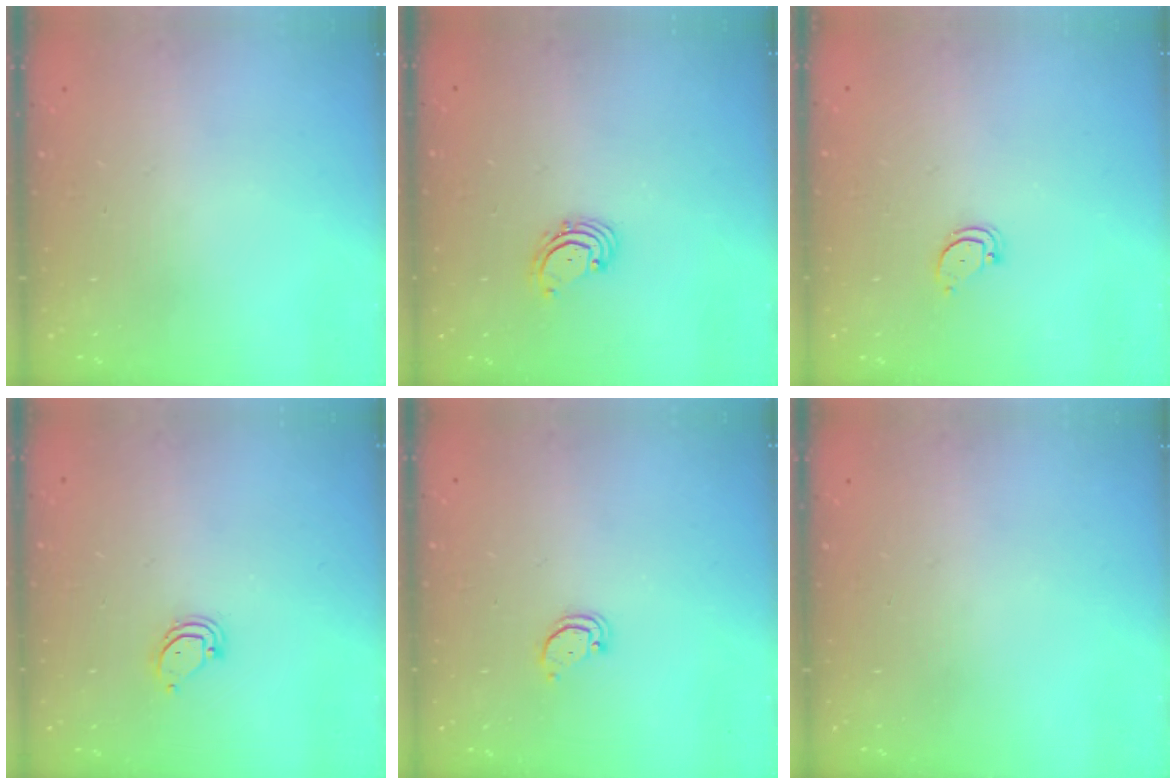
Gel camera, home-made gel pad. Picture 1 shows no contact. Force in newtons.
{"total": 2.0, "press": 1.9, "slide": 0.6}
{"total": 2.4, "press": 2.4, "slide": 0.2}
{"total": 3.4, "press": 3.4, "slide": 0.4}
{"total": 2.1, "press": 2.1, "slide": 0.2}
{"total": 0.0}